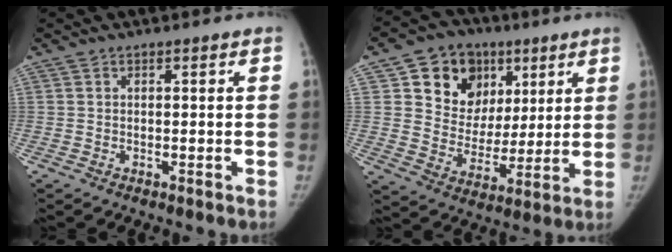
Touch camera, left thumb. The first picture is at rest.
{"total": 16.4, "force": [6.9, 13.4, 6.6], "torque": [-0.059, -0.012, 0.120]}